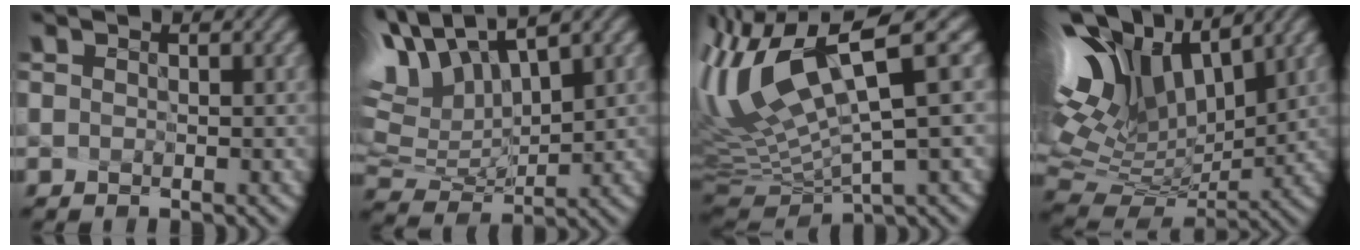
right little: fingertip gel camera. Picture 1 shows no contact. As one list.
[{"total": 7.8, "force": [4.7, 3.1, 5.4], "torque": [-0.147, 0.003, 0.111]}, {"total": 9.7, "force": [2.5, 1.7, 9.3], "torque": [-0.216, -0.008, 0.077]}, {"total": 11.8, "force": [5.8, 5.5, 8.7], "torque": [-0.215, 0.018, 0.129]}]